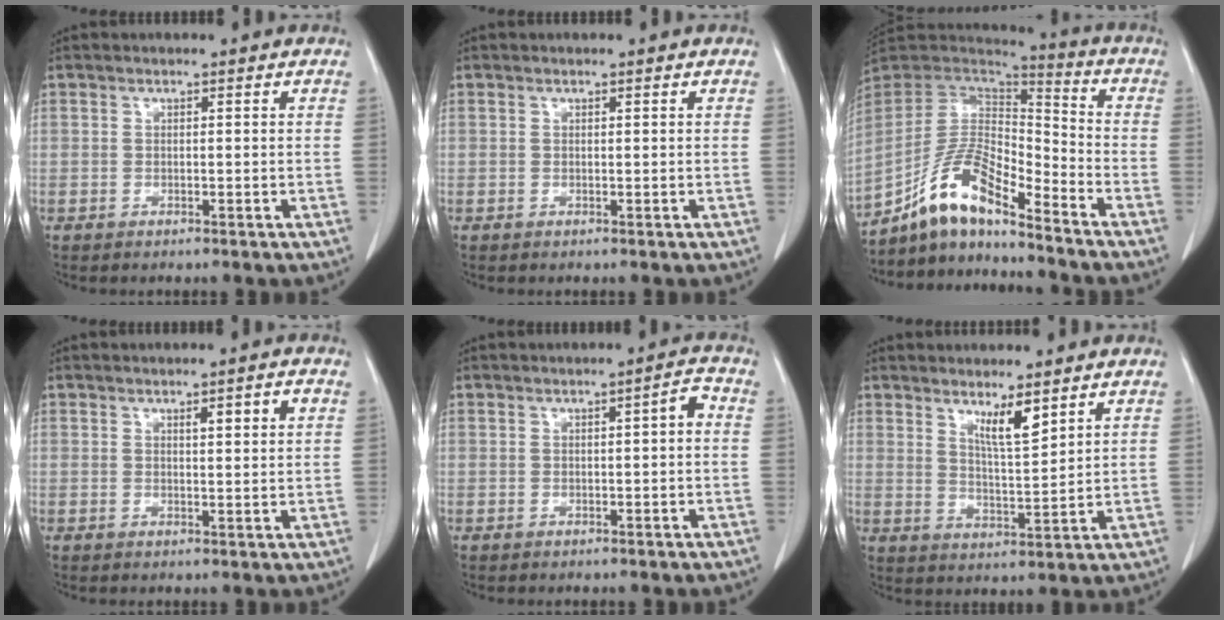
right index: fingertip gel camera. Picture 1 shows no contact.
{"total": 0.0}
{"total": 13.1, "force": [-9.7, 3.0, 8.2], "torque": [-0.168, 0.021, -0.181]}
{"total": 3.1, "force": [1.3, 0.3, 2.8], "torque": [-0.043, 0.002, 0.018]}
{"total": 2.3, "force": [0.1, 0.4, 2.2], "torque": [-0.030, 0.008, -0.001]}
{"total": 5.2, "force": [3.5, 0.5, 3.8], "torque": [-0.067, -0.015, 0.065]}